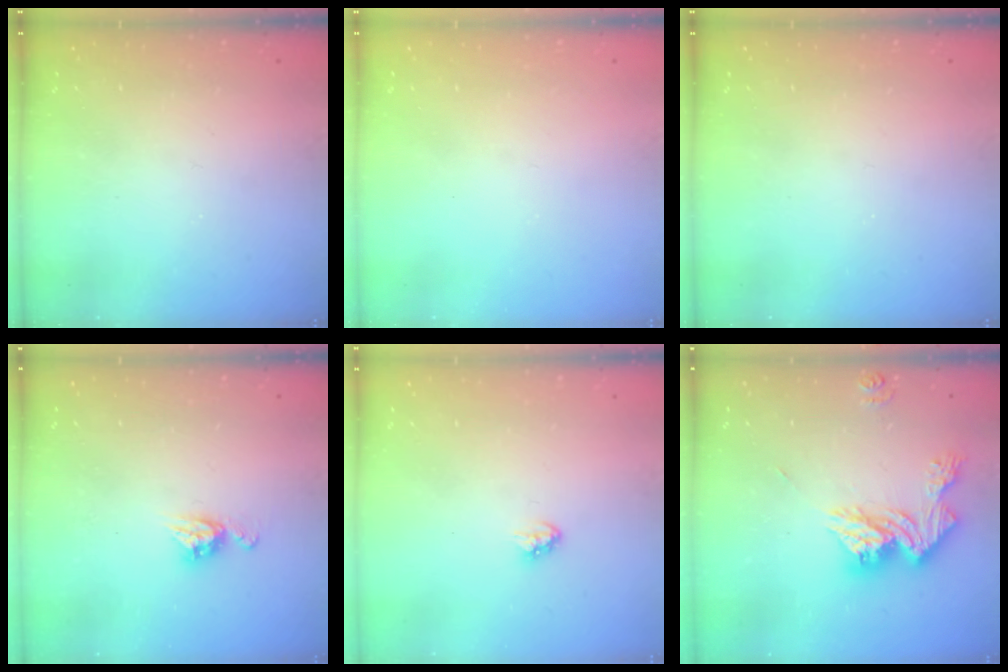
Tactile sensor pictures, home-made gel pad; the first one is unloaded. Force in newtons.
{"total": 0.0}
{"total": 0.0}
{"total": 6.0, "press": 6.0, "slide": 0.4}
{"total": 2.9, "press": 2.9, "slide": 0.2}
{"total": 14.7, "press": 14.7, "slide": 1.2}